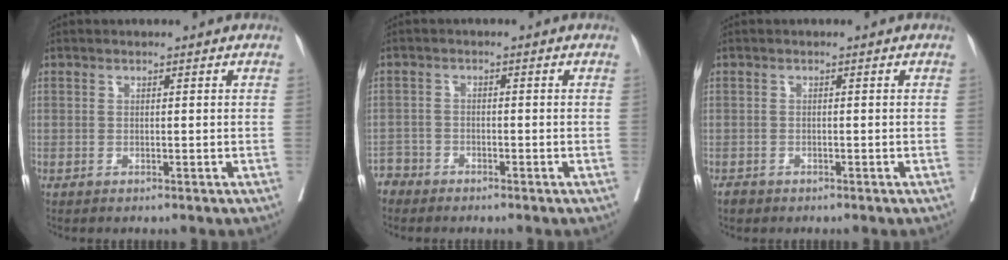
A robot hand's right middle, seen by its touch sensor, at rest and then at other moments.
{"total": 2.8, "force": [-2.5, 1.0, -0.7], "torque": [0.011, 0.001, -0.052]}
{"total": 1.0, "force": [-0.8, 0.6, 0.2], "torque": [-0.008, 0.001, -0.013]}